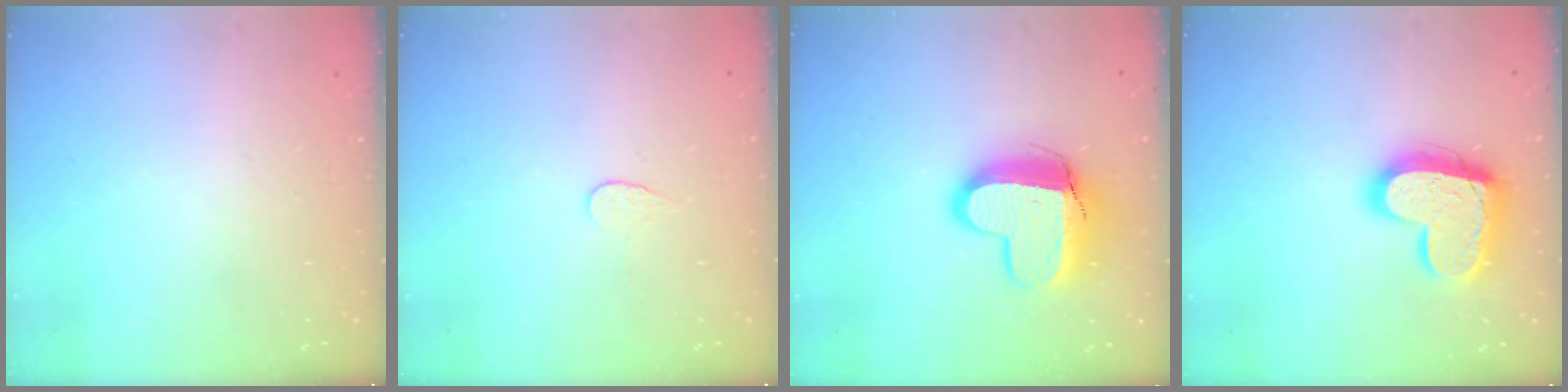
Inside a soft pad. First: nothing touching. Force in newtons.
{"total": 3.9, "press": 3.9, "slide": 0.4}
{"total": 12.7, "press": 12.7, "slide": 1.4}
{"total": 17.5, "press": 17.4, "slide": 1.3}